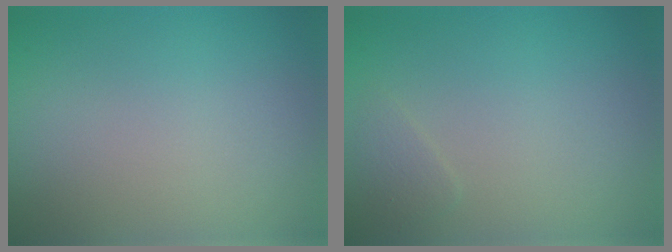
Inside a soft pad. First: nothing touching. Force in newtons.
{"total": 0.9, "press": 0.9, "slide": 0.0}